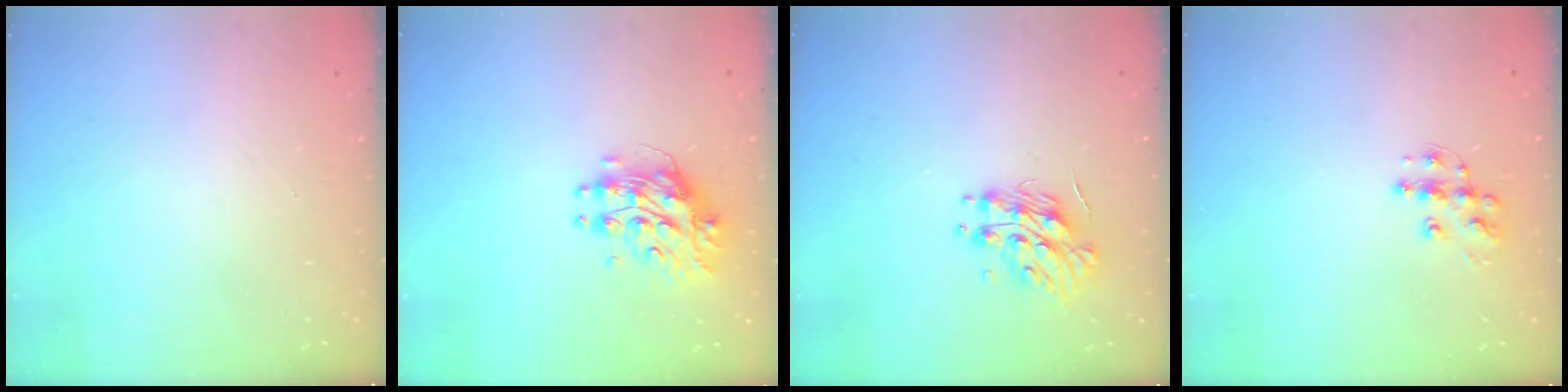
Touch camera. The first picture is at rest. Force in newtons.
{"total": 9.0, "press": 9.0, "slide": 0.8}
{"total": 11.5, "press": 11.5, "slide": 0.5}
{"total": 9.8, "press": 9.8, "slide": 0.6}